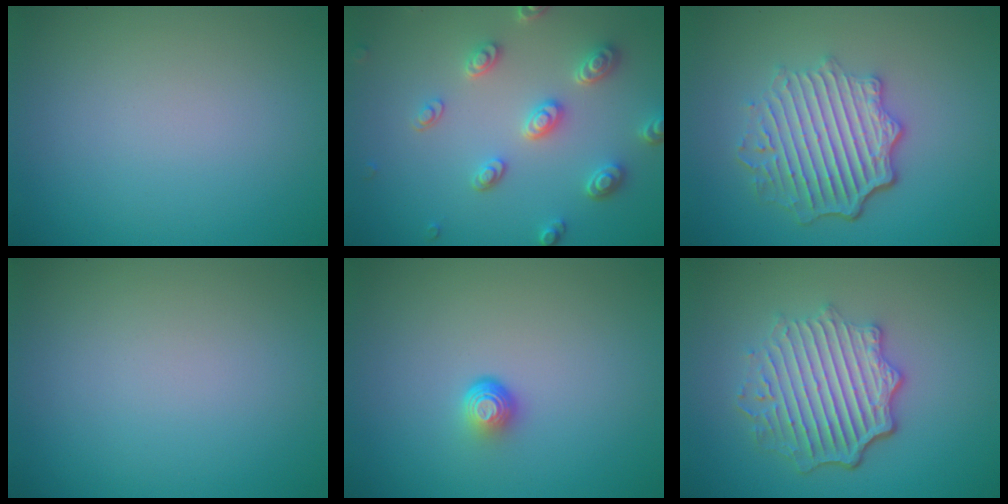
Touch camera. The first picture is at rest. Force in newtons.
{"total": 4.4, "press": 3.6, "slide": 2.5}
{"total": 5.9, "press": 4.5, "slide": 3.9}
{"total": 0.0}
{"total": 1.7, "press": 1.0, "slide": 1.4}
{"total": 6.0, "press": 4.5, "slide": 4.0}